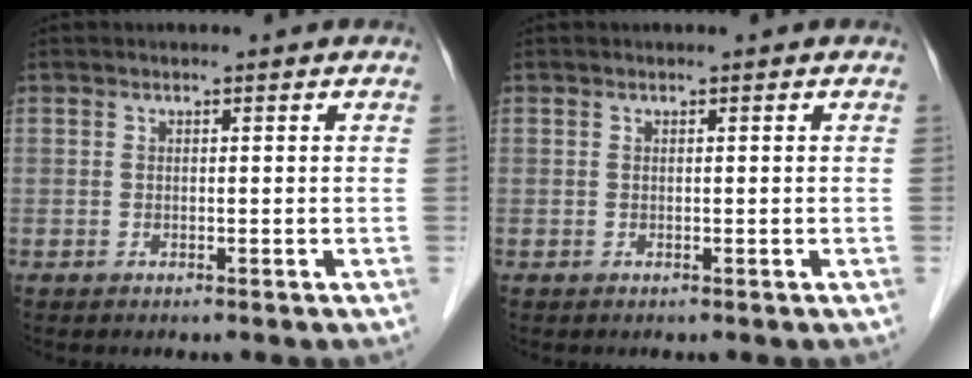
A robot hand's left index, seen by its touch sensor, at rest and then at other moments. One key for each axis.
{"total": 0.0}